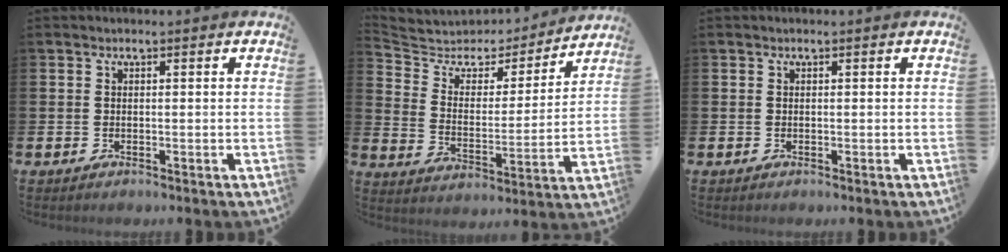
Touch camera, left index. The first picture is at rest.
{"total": 5.5, "force": [4.5, 3.0, 0.9], "torque": [-0.056, -0.036, 0.073]}
{"total": 0.0}